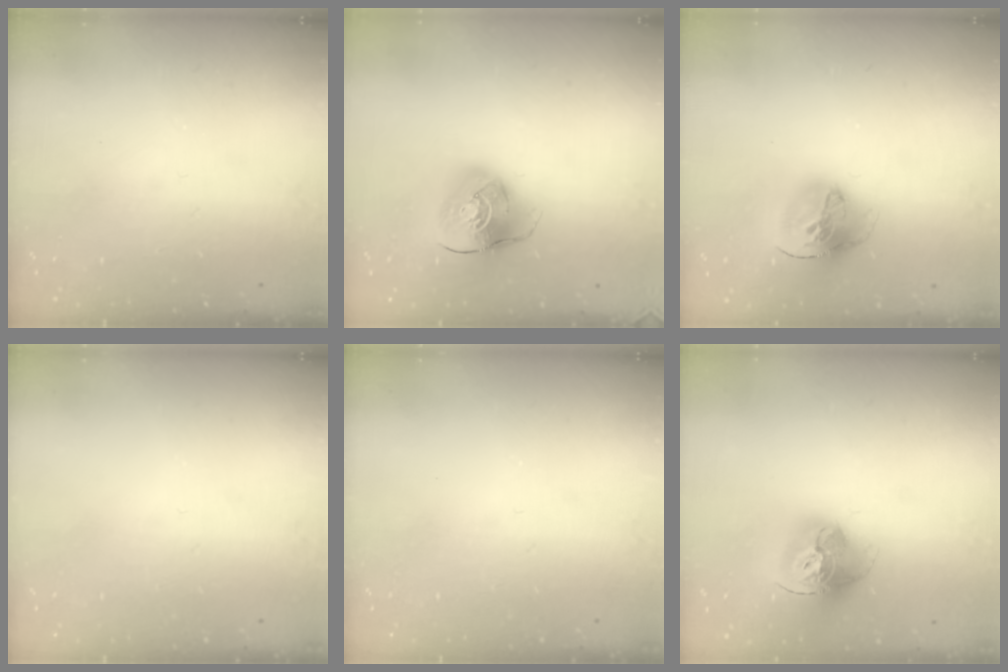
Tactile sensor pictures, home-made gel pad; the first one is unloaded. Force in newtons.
{"total": 12.6, "press": 12.5, "slide": 1.6}
{"total": 16.7, "press": 16.6, "slide": 1.8}
{"total": 0.0}
{"total": 0.0}
{"total": 17.4, "press": 17.3, "slide": 1.7}